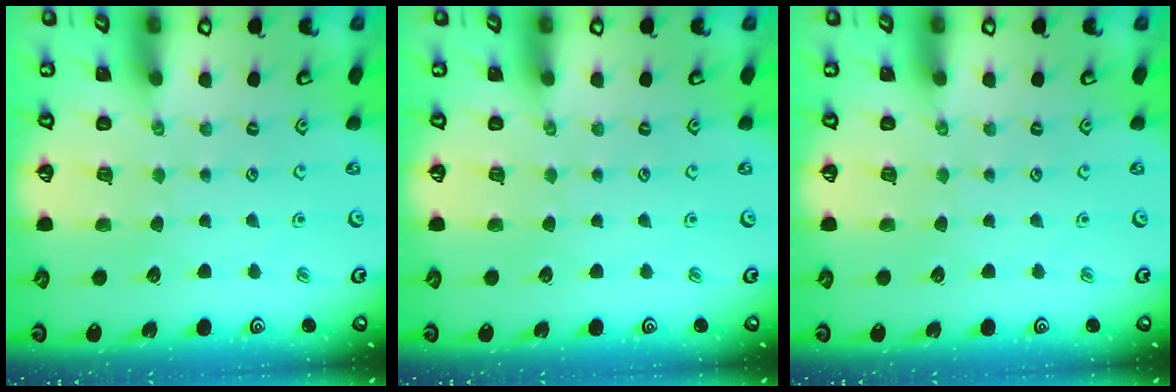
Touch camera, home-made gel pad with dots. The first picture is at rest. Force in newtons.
{"total": 0.0}
{"total": 0.0}